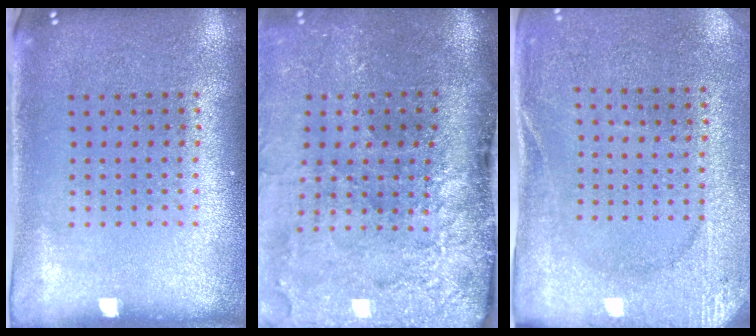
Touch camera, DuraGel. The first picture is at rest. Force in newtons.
{"total": 4.7, "press": 3.6, "slide": 3.1}
{"total": 2.6, "press": 2.6, "slide": 0.4}